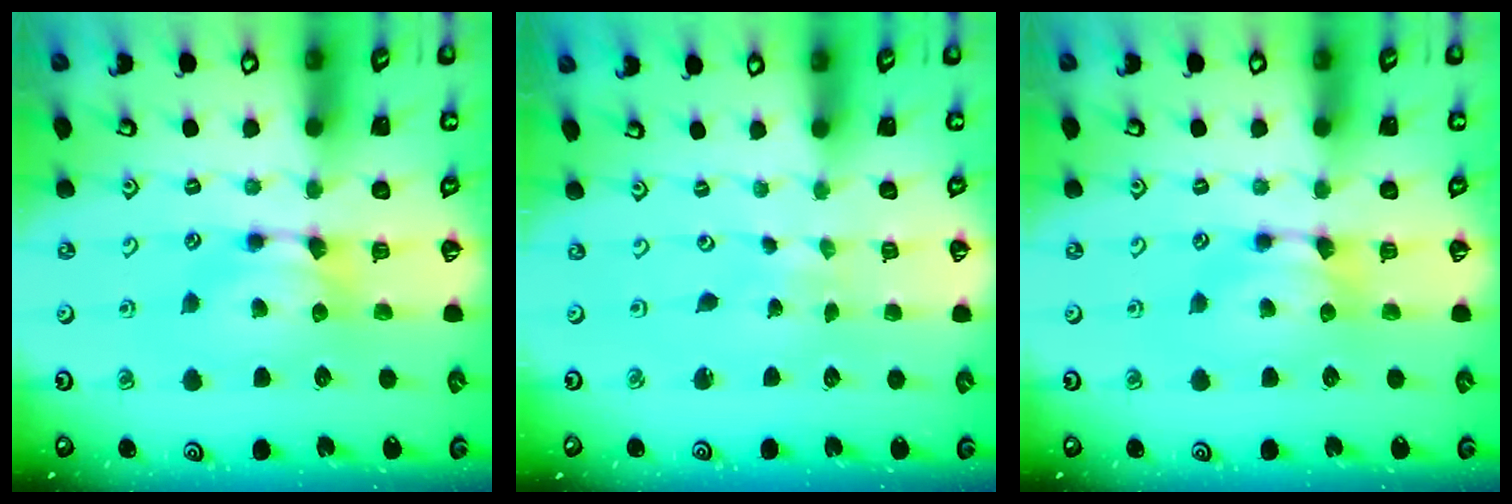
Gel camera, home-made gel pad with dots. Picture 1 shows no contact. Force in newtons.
{"total": 5.9, "press": 5.9, "slide": 0.3}
{"total": 0.0}